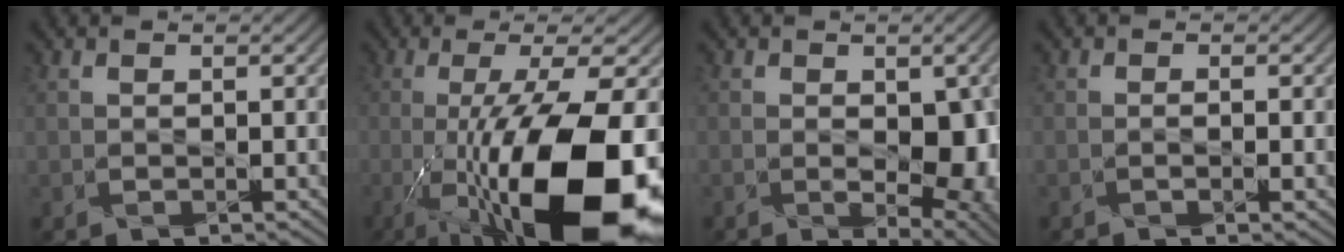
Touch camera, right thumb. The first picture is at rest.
{"total": 18.5, "force": [-6.5, 5.7, 16.3], "torque": [-0.285, -0.011, -0.108]}
{"total": 7.4, "force": [-1.2, 4.1, 6.0], "torque": [-0.084, -0.030, 0.002]}
{"total": 0.9, "force": [-0.4, 0.1, 0.8], "torque": [-0.011, -0.004, -0.011]}